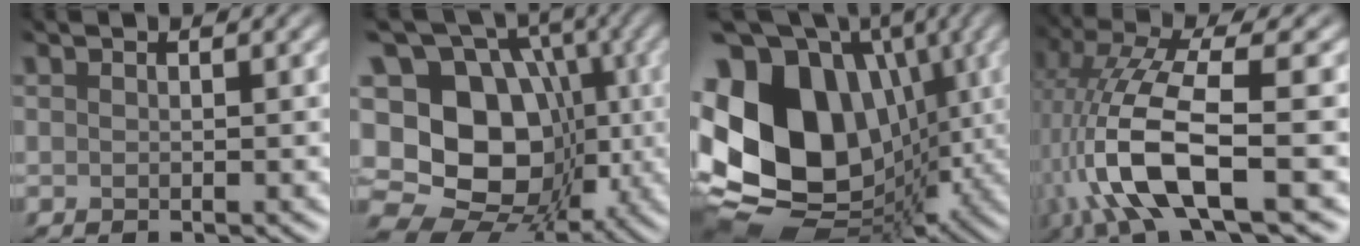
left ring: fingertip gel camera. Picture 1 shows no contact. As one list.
[{"total": 14.0, "force": [-3.2, 11.2, 7.7], "torque": [-0.135, -0.014, -0.038]}, {"total": 15.6, "force": [-2.7, 12.6, 8.8], "torque": [-0.212, -0.024, -0.012]}, {"total": 8.3, "force": [-4.8, 1.6, 6.6], "torque": [-0.167, -0.015, -0.061]}]